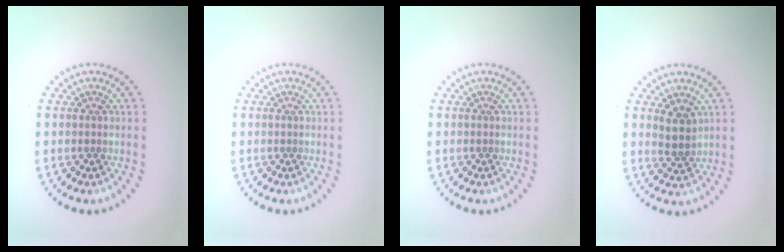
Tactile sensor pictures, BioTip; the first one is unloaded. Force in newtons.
{"total": 0.0}
{"total": 0.0}
{"total": 2.2, "press": 1.9, "slide": 1.1}